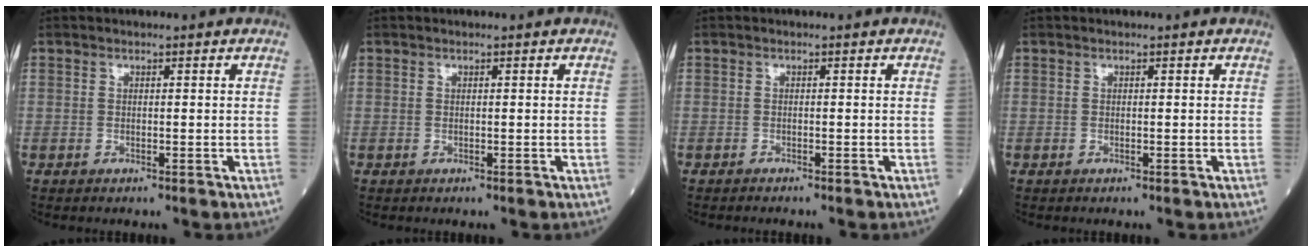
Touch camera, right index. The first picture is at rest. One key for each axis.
{"total": 0.0}
{"total": 0.8, "fx": -0.8, "fy": -0.1, "fz": 0.3, "tx": -0.003, "ty": 0.000, "tz": -0.013}
{"total": 0.0}